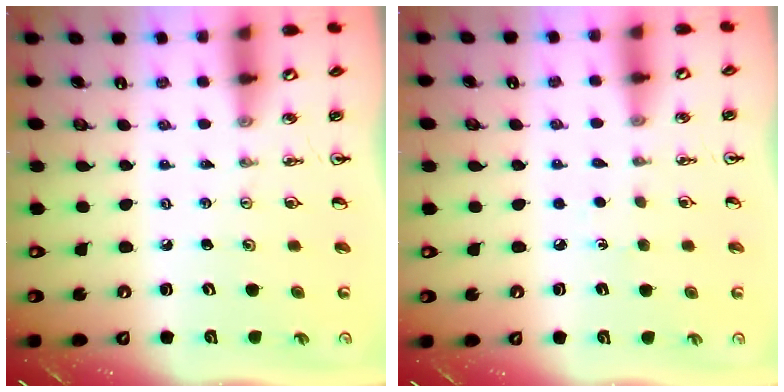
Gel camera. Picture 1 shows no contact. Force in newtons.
{"total": 3.2, "press": 3.2, "slide": 0.4}